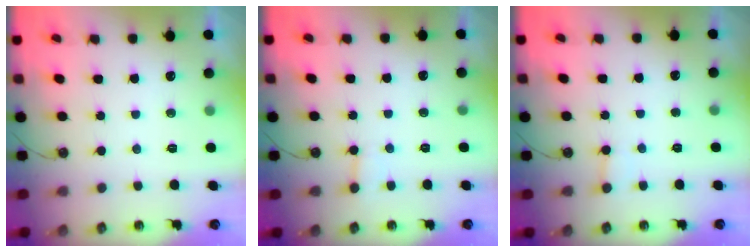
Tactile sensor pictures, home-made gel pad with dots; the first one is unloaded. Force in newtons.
{"total": 3.2, "press": 3.2, "slide": 0.5}
{"total": 2.1, "press": 2.1, "slide": 0.2}